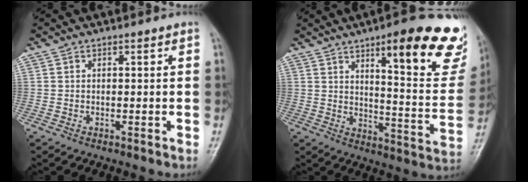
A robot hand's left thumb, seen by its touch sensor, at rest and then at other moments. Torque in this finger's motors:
{"motor_torque": [1.13, 1.02, 1.57, -1.21, 0.07]}